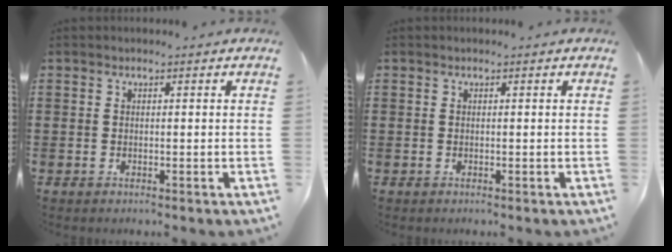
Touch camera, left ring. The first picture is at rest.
{"total": 0.0}